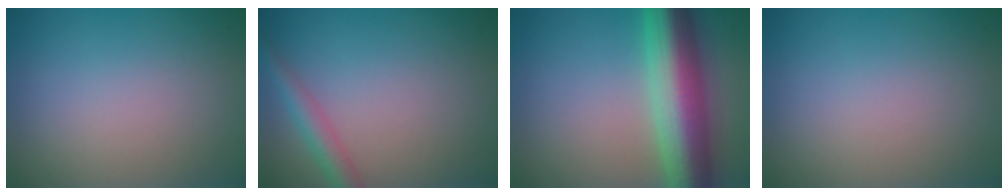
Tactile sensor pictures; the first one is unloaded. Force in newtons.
{"total": 2.8, "press": 2.8, "slide": 0.1}
{"total": 10.1, "press": 10.1, "slide": 0.1}
{"total": 0.0}